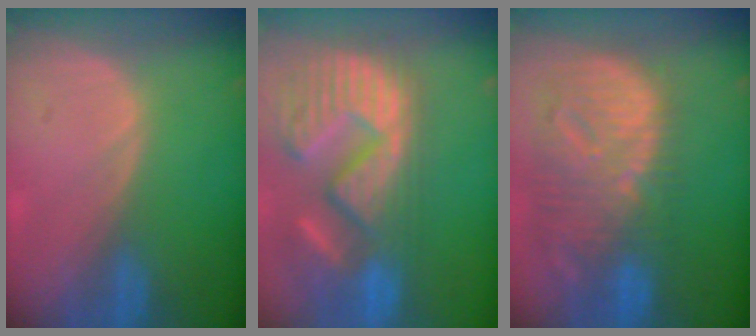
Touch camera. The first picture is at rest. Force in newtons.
{"total": 15.4, "press": 12.6, "slide": 8.8}
{"total": 12.7, "press": 10.9, "slide": 6.4}